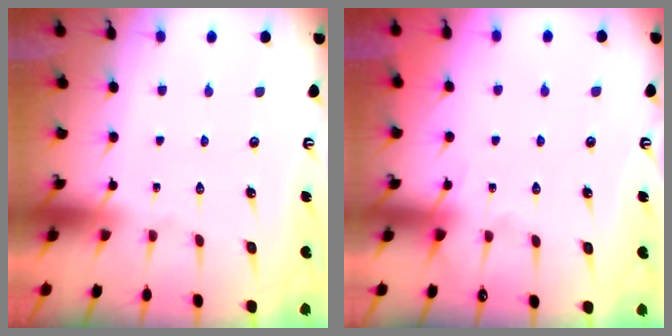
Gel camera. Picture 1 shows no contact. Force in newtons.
{"total": 3.8, "press": 3.7, "slide": 0.6}